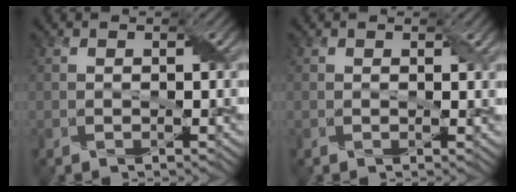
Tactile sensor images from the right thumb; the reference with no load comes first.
{"total": 0.9, "force": [0.3, 0.6, 0.7], "torque": [-0.007, -0.003, 0.005]}